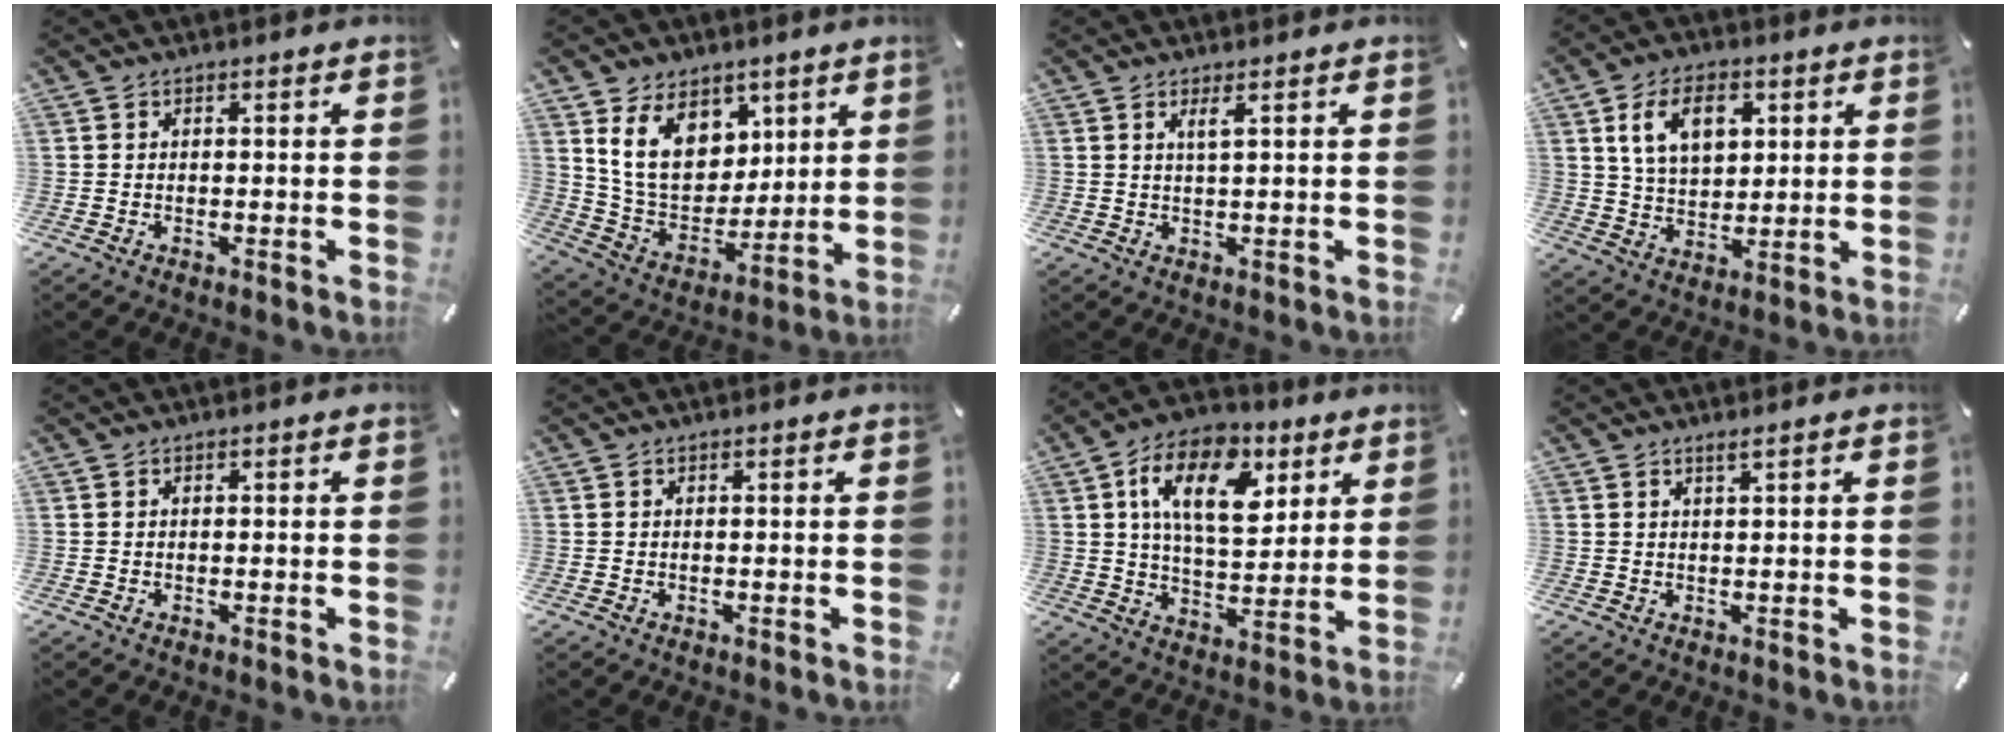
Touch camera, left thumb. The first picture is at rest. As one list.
[{"total": 14.8, "force": [6.3, 11.3, 7.2], "torque": [-0.146, -0.021, 0.124]}, {"total": 2.3, "force": [1.2, 0.0, 2.0], "torque": [-0.042, -0.001, 0.019]}, {"total": 10.4, "force": [3.9, 7.0, 6.6], "torque": [-0.123, 0.004, 0.068]}, {"total": 0.0}, {"total": 0.0}, {"total": 16.1, "force": [6.9, 9.4, 11.2], "torque": [-0.175, -0.009, 0.119]}, {"total": 1.4, "force": [1.0, -0.1, 1.0], "torque": [-0.021, -0.002, 0.018]}]